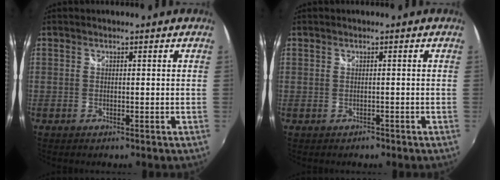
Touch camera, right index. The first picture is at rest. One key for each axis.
{"total": 0.9, "fx": -0.5, "fy": 0.8, "fz": -0.1, "tx": 0.001, "ty": 0.001, "tz": -0.006}